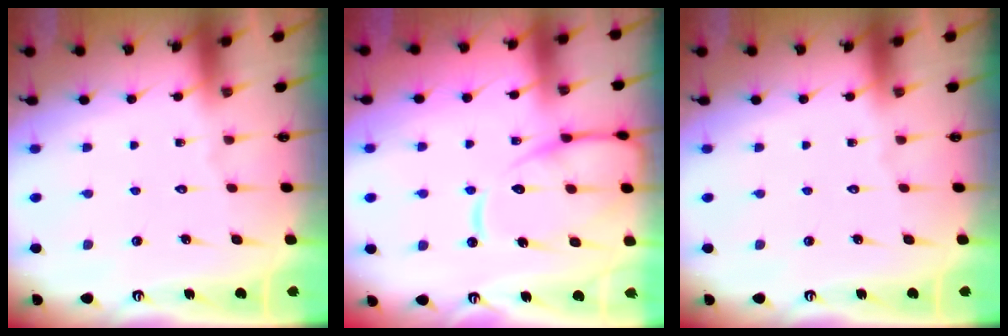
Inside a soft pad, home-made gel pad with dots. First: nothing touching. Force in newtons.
{"total": 13.6, "press": 13.5, "slide": 1.3}
{"total": 0.0}